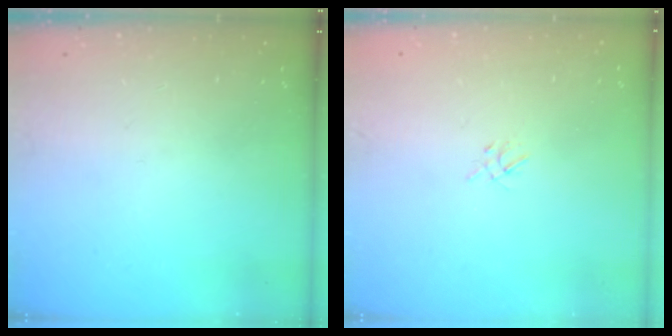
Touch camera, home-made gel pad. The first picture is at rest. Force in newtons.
{"total": 2.0, "press": 2.0, "slide": 0.4}